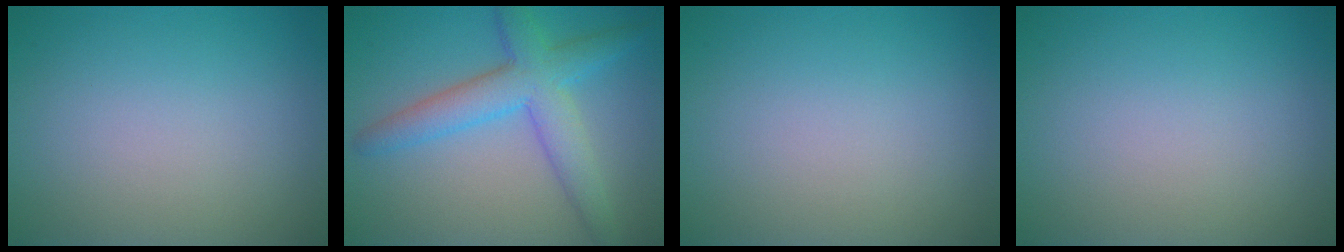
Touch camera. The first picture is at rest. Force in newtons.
{"total": 5.4, "press": 5.4, "slide": 0.1}
{"total": 0.0}
{"total": 0.0}